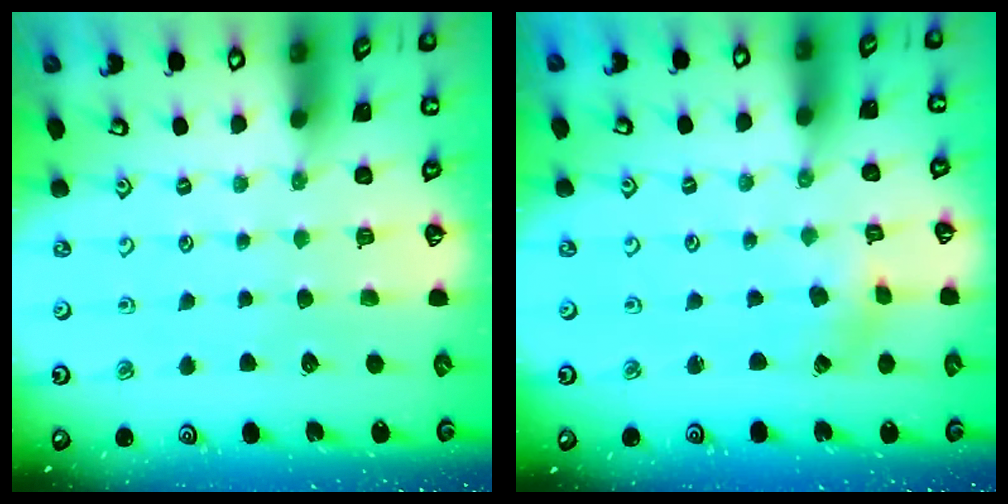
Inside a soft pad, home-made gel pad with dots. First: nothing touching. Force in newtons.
{"total": 1.5, "press": 1.5, "slide": 0.3}